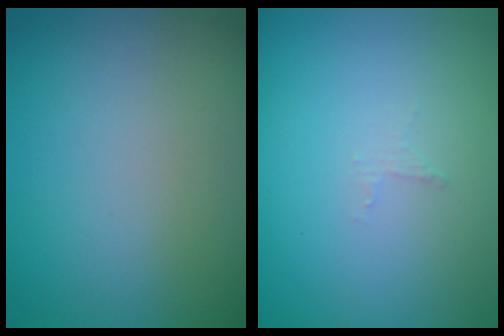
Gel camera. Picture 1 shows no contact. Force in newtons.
{"total": 0.7, "press": 0.6, "slide": 0.2}